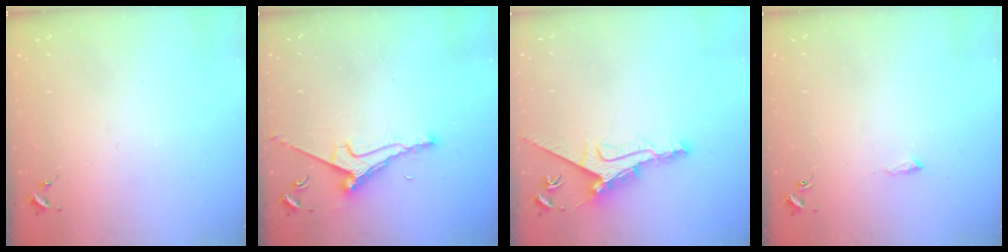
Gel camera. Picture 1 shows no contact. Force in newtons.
{"total": 7.6, "press": 7.5, "slide": 0.9}
{"total": 10.4, "press": 10.4, "slide": 0.2}
{"total": 4.5, "press": 4.4, "slide": 0.5}